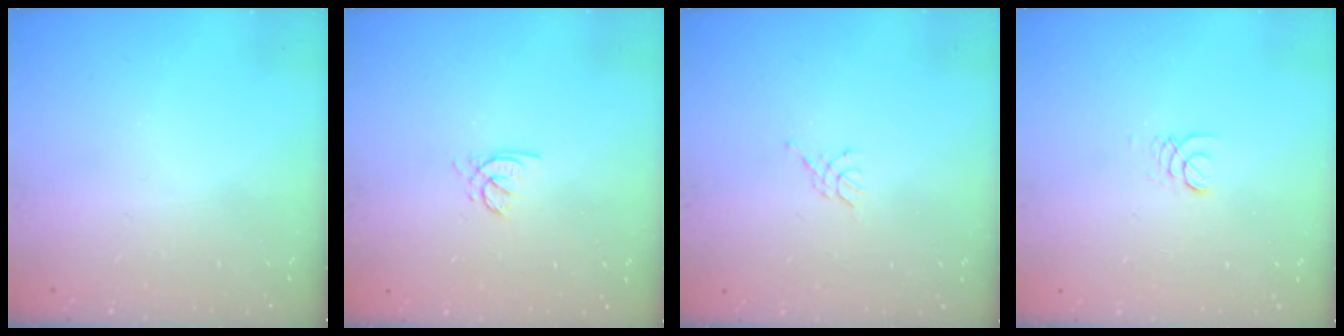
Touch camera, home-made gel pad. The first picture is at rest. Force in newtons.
{"total": 1.5, "press": 1.5, "slide": 0.2}
{"total": 2.3, "press": 2.2, "slide": 0.5}
{"total": 1.3, "press": 1.3, "slide": 0.1}